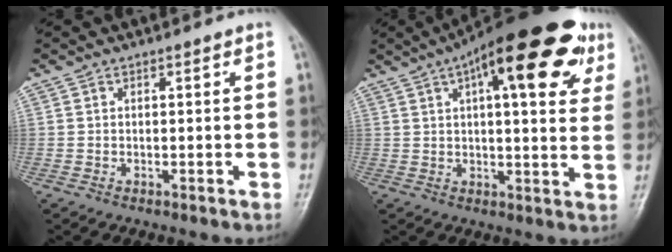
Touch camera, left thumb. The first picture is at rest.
{"total": 22.8, "force": [10.7, 7.9, 18.5], "torque": [-0.245, 0.005, 0.145]}